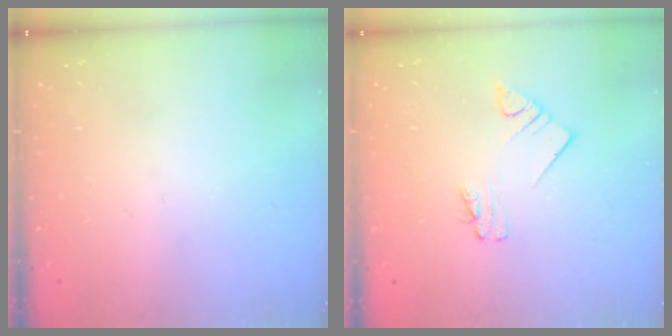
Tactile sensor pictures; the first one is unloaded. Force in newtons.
{"total": 2.1, "press": 2.1, "slide": 0.0}